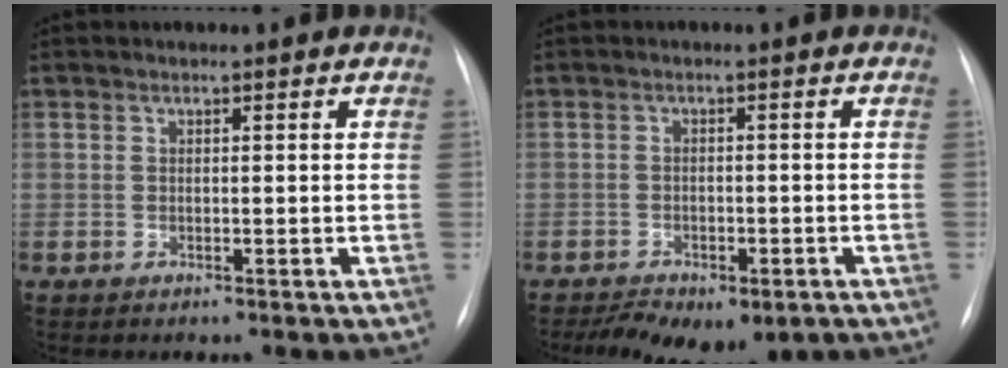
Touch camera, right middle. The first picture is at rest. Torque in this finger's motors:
{"motor_torque": [1.13, -0.91, 0.25, 0.05]}